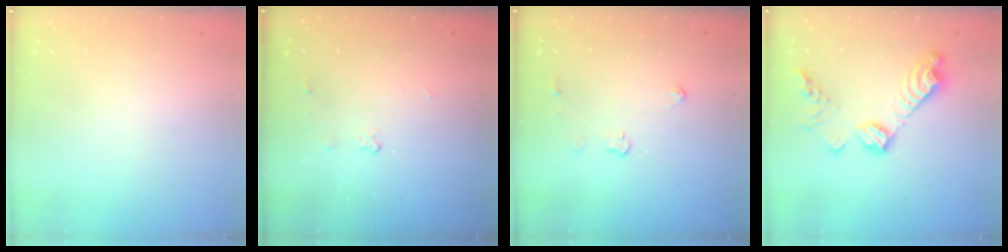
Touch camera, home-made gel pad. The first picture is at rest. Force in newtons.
{"total": 3.6, "press": 3.5, "slide": 0.7}
{"total": 3.9, "press": 3.9, "slide": 0.1}
{"total": 13.8, "press": 13.8, "slide": 0.5}